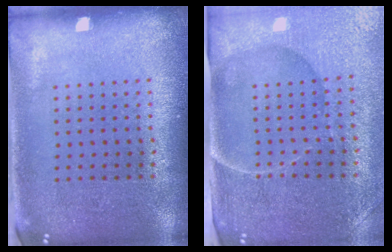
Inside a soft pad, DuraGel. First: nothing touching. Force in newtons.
{"total": 4.6, "press": 4.1, "slide": 2.2}